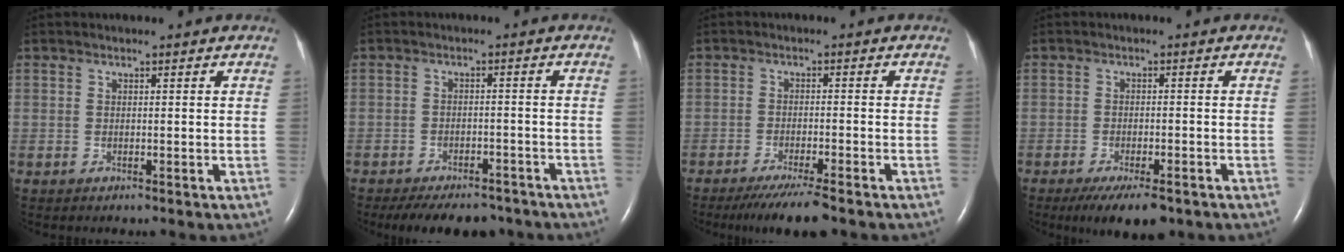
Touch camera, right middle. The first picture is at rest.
{"total": 12.0, "force": [-10.1, 4.7, 4.6], "torque": [-0.078, 0.000, -0.129]}
{"total": 7.0, "force": [-5.6, 0.1, 4.3], "torque": [-0.070, -0.018, -0.091]}
{"total": 7.7, "force": [-5.5, 2.0, 5.0], "torque": [-0.074, -0.015, -0.082]}